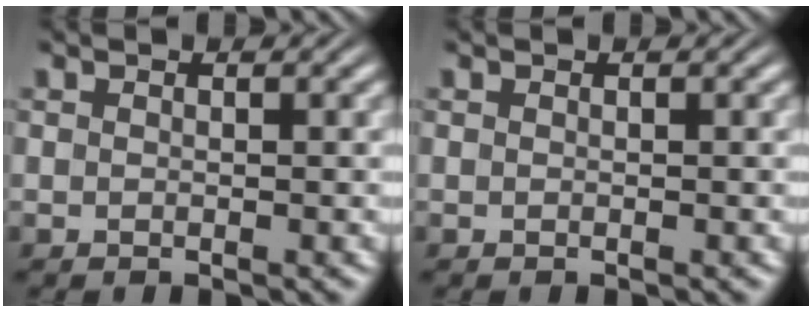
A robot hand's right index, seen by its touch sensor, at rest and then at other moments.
{"total": 0.0}